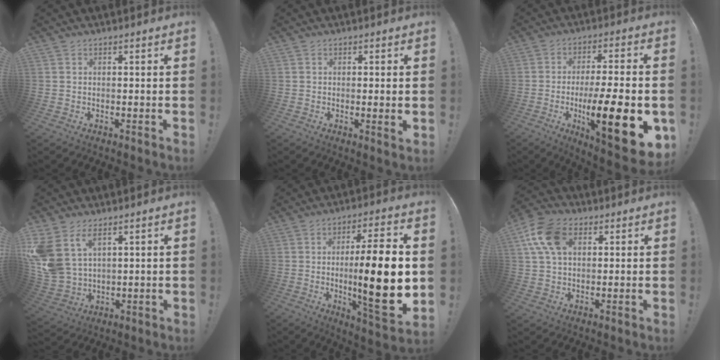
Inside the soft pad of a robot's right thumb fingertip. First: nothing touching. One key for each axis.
{"total": 2.3, "fx": 0.1, "fy": 0.0, "fz": 2.3, "tx": -0.037, "ty": -0.005, "tz": 0.002}
{"total": 20.9, "fx": -5.8, "fy": 4.5, "fz": 19.6, "tx": -0.309, "ty": 0.017, "tz": -0.083}
{"total": 11.0, "fx": 5.5, "fy": 7.0, "fz": 6.5, "tx": -0.149, "ty": -0.029, "tz": 0.110}
{"total": 20.9, "fx": -1.1, "fy": 3.5, "fz": 20.6, "tx": -0.335, "ty": -0.009, "tz": -0.018}
{"total": 13.2, "fx": 4.3, "fy": 8.7, "fz": 8.9, "tx": -0.160, "ty": 0.002, "tz": 0.085}